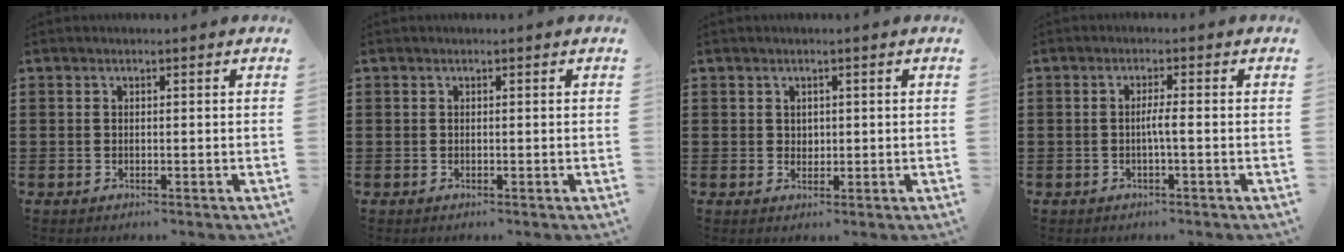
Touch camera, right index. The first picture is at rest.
{"total": 0.0}
{"total": 1.2, "force": [0.6, 1.0, 0.2], "torque": [-0.007, 0.004, 0.013]}
{"total": 2.0, "force": [-0.6, -0.1, 2.0], "torque": [-0.042, -0.006, -0.014]}